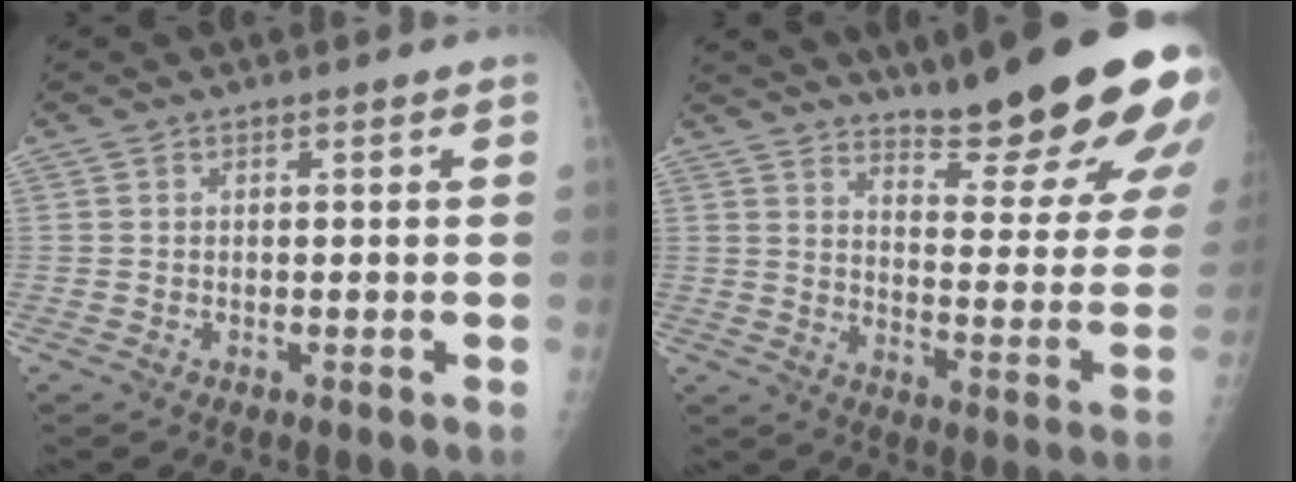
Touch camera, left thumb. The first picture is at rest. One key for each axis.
{"total": 26.0, "fx": 19.1, "fy": 4.7, "fz": 17.0, "tx": -0.207, "ty": -0.124, "tz": 0.257}